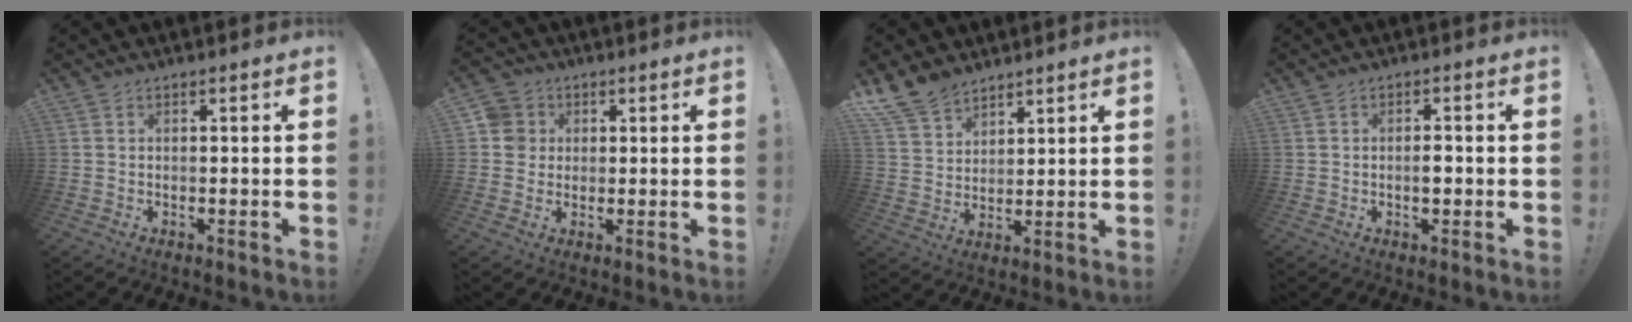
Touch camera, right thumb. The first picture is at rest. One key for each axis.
{"total": 10.1, "fx": 1.7, "fy": 9.6, "fz": 2.8, "tx": -0.047, "ty": 0.009, "tz": 0.038}
{"total": 10.4, "fx": 8.5, "fy": 5.5, "fz": 2.6, "tx": -0.057, "ty": -0.054, "tz": 0.168}
{"total": 2.5, "fx": -0.4, "fy": 1.6, "fz": 1.9, "tx": -0.018, "ty": 0.001, "tz": -0.011}